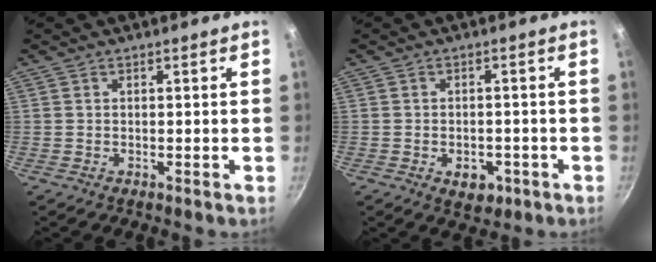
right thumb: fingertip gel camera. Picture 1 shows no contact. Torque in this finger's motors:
{"motor_torque": [-0.25, 0.21, -0.33, 0.25, 0.00]}